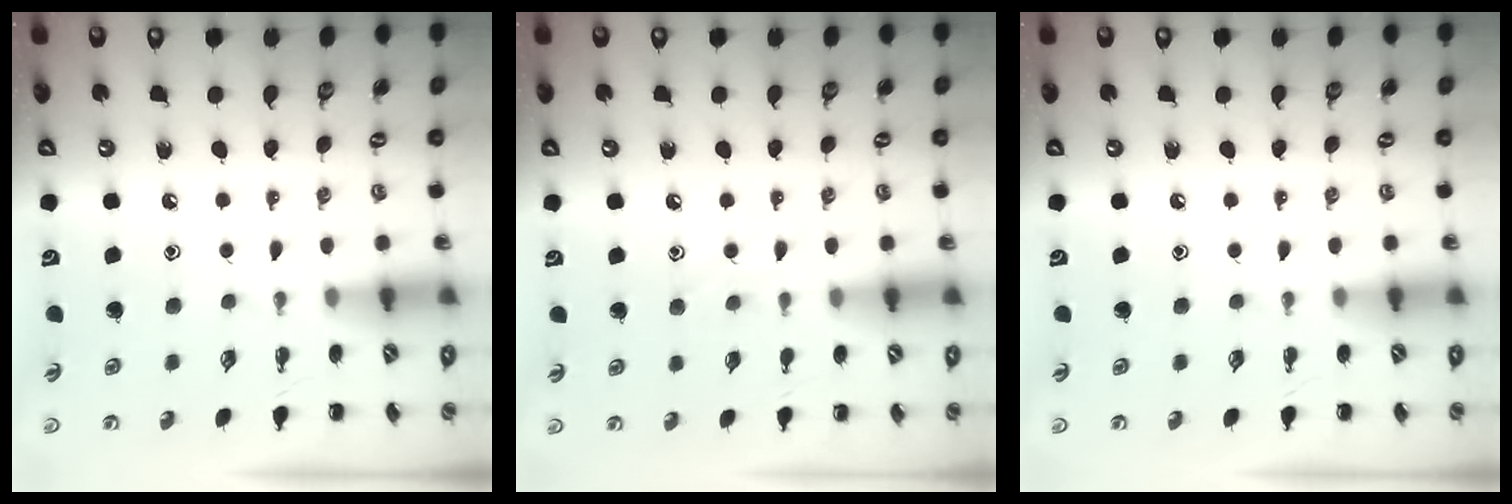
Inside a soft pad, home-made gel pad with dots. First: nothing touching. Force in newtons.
{"total": 5.3, "press": 5.1, "slide": 1.1}
{"total": 0.0}